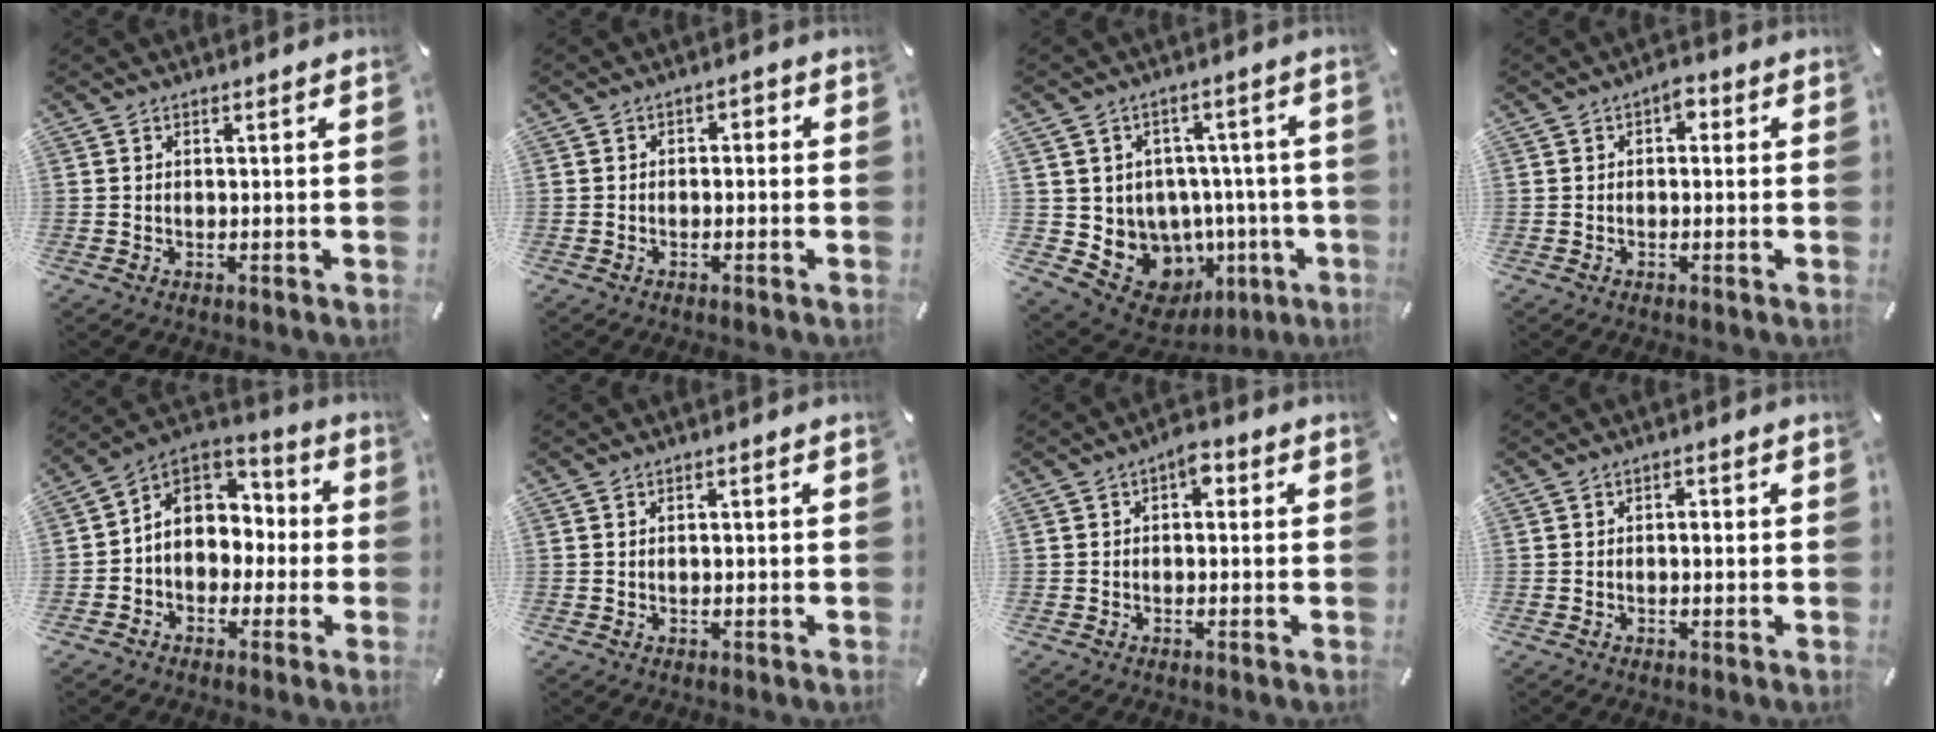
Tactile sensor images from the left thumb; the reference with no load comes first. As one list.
[{"total": 2.1, "force": [-1.6, 1.2, 0.7], "torque": [-0.013, 0.013, -0.033]}, {"total": 11.5, "force": [-3.2, 10.3, 4.1], "torque": [-0.047, -0.009, -0.027]}, {"total": 2.2, "force": [-0.1, 1.5, 1.5], "torque": [-0.024, 0.009, -0.008]}, {"total": 10.2, "force": [0.4, 9.2, 4.5], "torque": [-0.090, 0.000, 0.011]}, {"total": 0.9, "force": [0.0, 0.5, 0.7], "torque": [-0.014, 0.003, -0.002]}, {"total": 3.0, "force": [0.2, 1.9, 2.2], "torque": [-0.031, 0.006, -0.004]}, {"total": 1.7, "force": [-0.1, 1.0, 1.4], "torque": [-0.019, 0.002, -0.006]}]